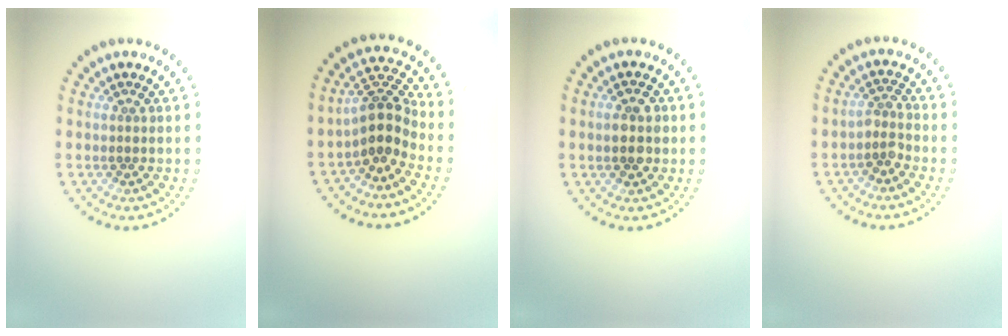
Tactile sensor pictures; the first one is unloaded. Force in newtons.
{"total": 3.8, "press": 3.0, "slide": 2.4}
{"total": 2.9, "press": 2.9, "slide": 0.1}
{"total": 1.8, "press": 1.3, "slide": 1.3}